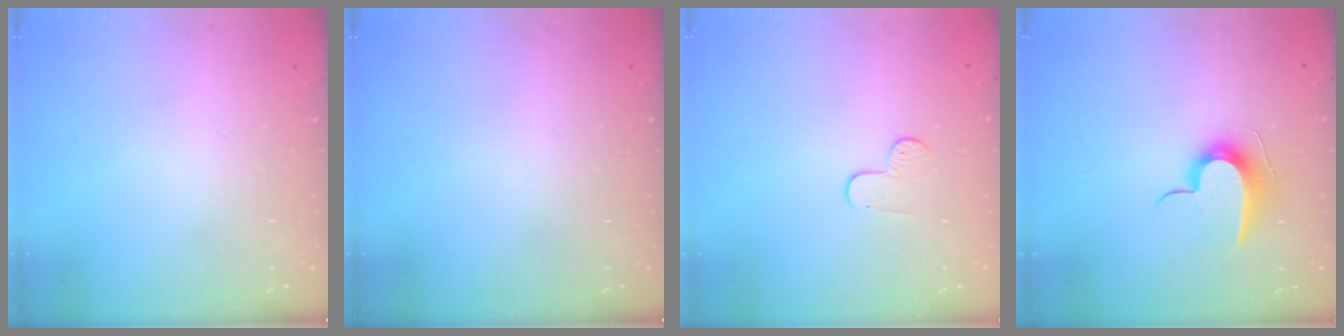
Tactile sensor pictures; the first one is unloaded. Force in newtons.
{"total": 0.0}
{"total": 5.9, "press": 5.9, "slide": 0.5}
{"total": 10.8, "press": 10.8, "slide": 0.2}